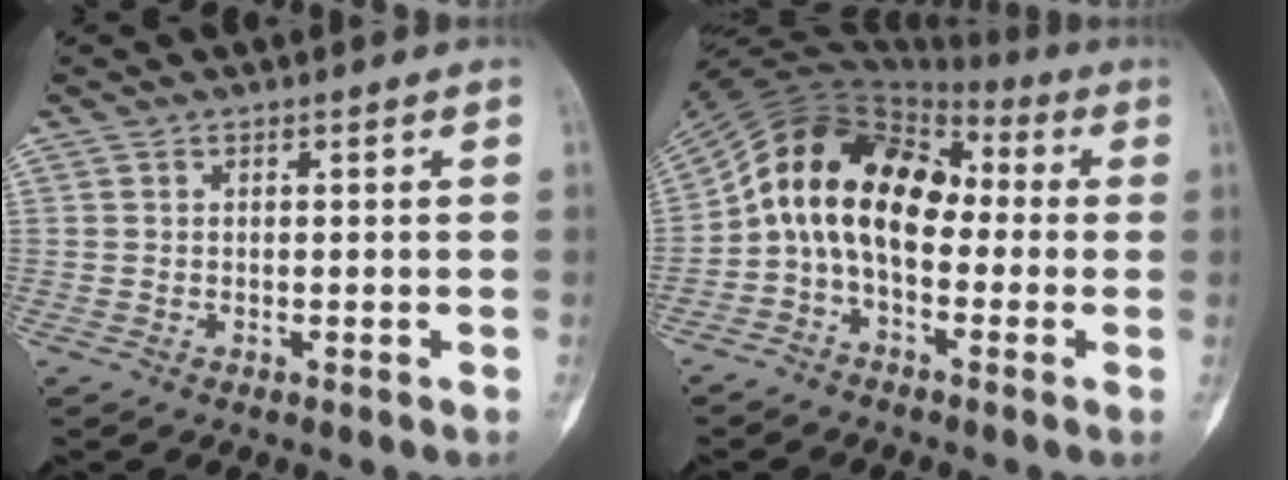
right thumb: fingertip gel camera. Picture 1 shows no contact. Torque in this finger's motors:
{"motor_torque": [2.28, 2.53, 0.95, -0.68, 0.48]}